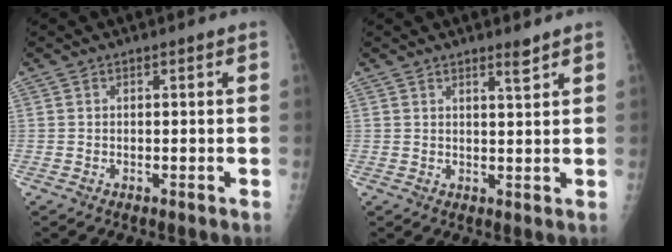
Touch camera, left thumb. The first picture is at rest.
{"total": 2.3, "force": [1.8, 0.2, 1.3], "torque": [-0.021, -0.018, 0.030]}